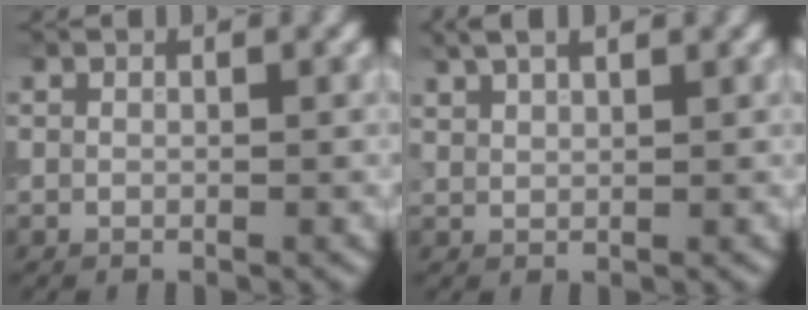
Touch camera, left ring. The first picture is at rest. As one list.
[{"total": 3.7, "force": [2.7, 1.3, 2.2], "torque": [-0.029, 0.018, 0.030]}]